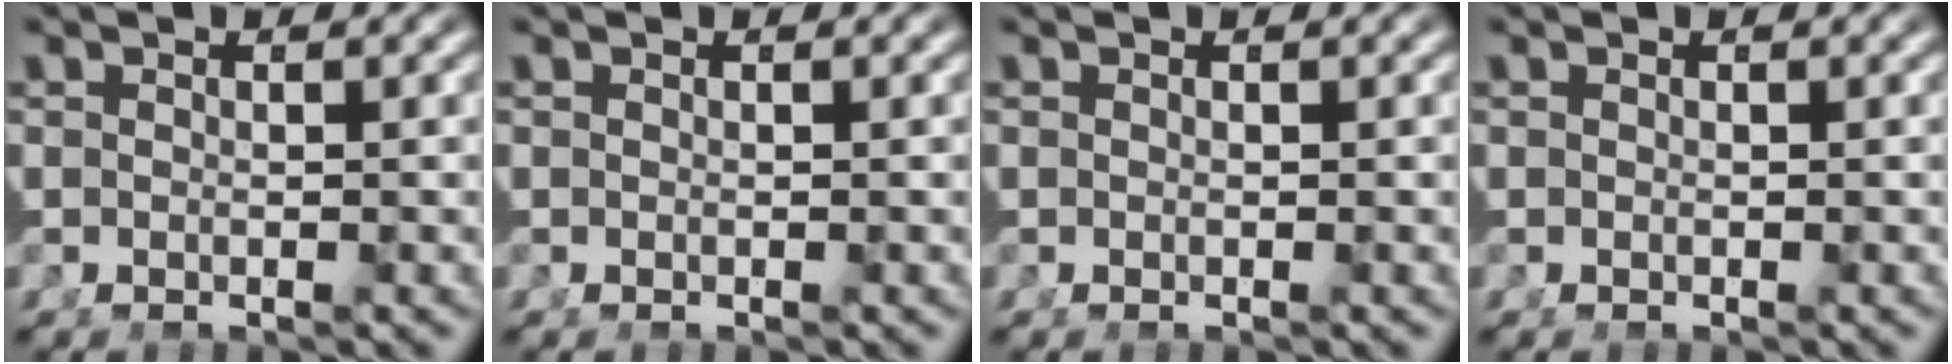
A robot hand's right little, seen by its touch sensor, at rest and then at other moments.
{"total": 0.0}
{"total": 0.0}
{"total": 0.0}